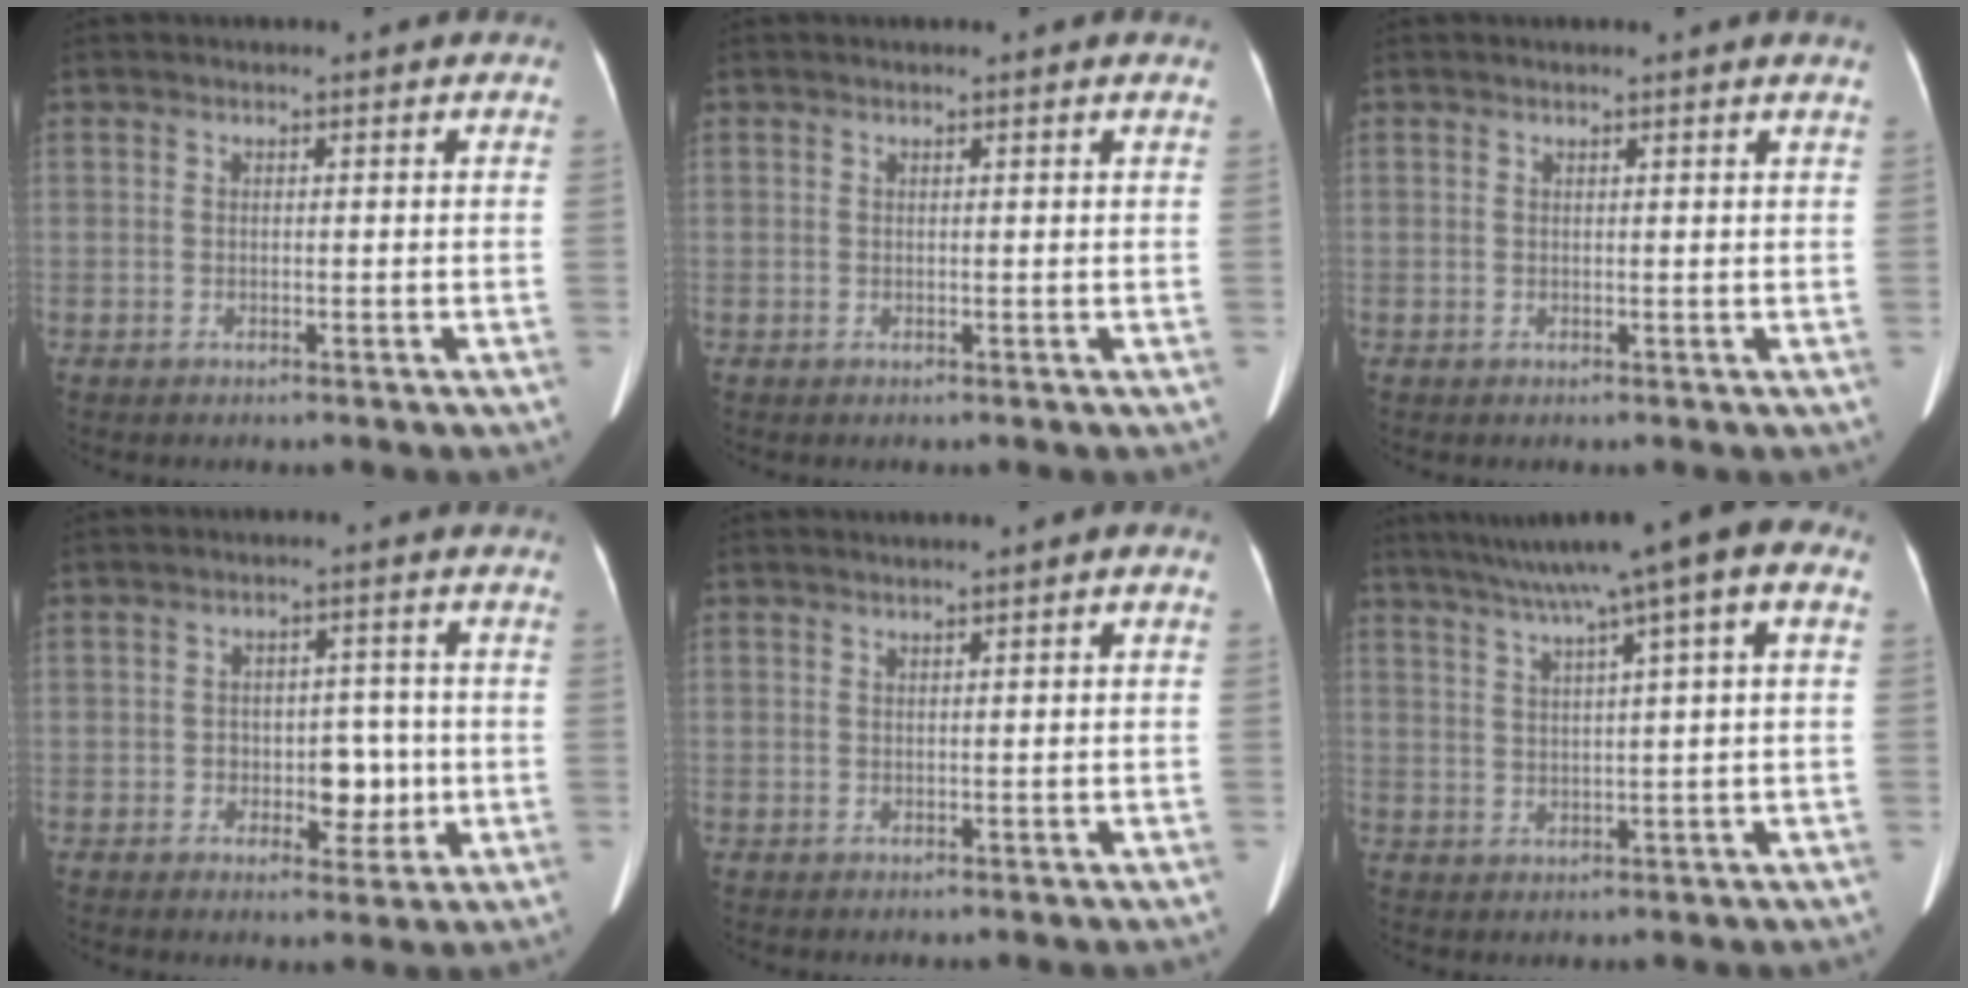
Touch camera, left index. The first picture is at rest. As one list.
[{"total": 0.7, "force": [0.5, -0.4, 0.4], "torque": [-0.018, -0.014, 0.007]}, {"total": 1.6, "force": [1.3, -0.6, 0.7], "torque": [-0.017, -0.020, 0.008]}, {"total": 5.2, "force": [-1.6, 3.3, 3.7], "torque": [-0.042, -0.008, -0.020]}, {"total": 1.1, "force": [0.1, -0.3, 1.1], "torque": [-0.021, -0.013, 0.004]}, {"total": 12.8, "force": [7.3, -0.2, 10.5], "torque": [-0.169, 0.031, 0.102]}]